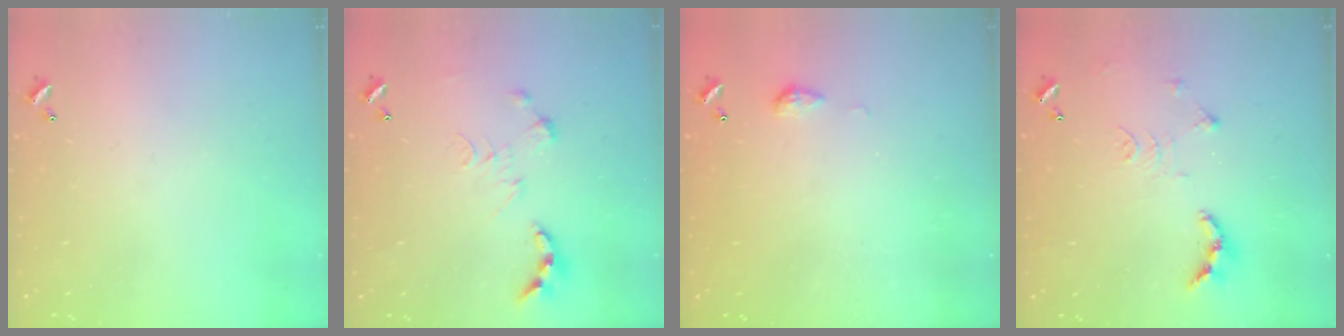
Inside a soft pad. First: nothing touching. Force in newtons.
{"total": 0.0}
{"total": 3.3, "press": 3.2, "slide": 0.5}
{"total": 10.3, "press": 10.2, "slide": 1.0}